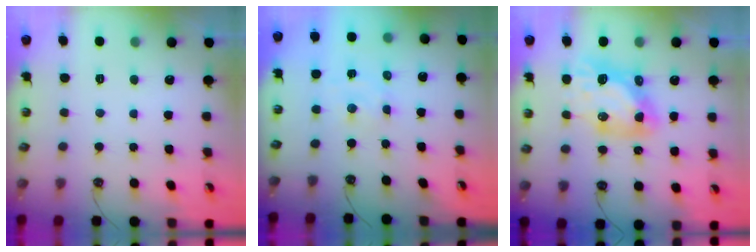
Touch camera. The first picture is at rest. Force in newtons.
{"total": 2.1, "press": 2.1, "slide": 0.5}
{"total": 12.2, "press": 12.1, "slide": 1.5}